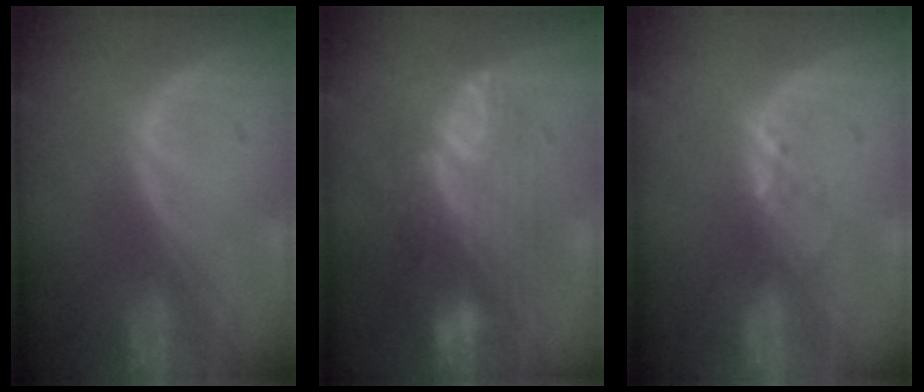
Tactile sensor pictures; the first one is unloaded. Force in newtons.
{"total": 8.7, "press": 8.2, "slide": 2.9}
{"total": 2.0, "press": 1.9, "slide": 0.4}